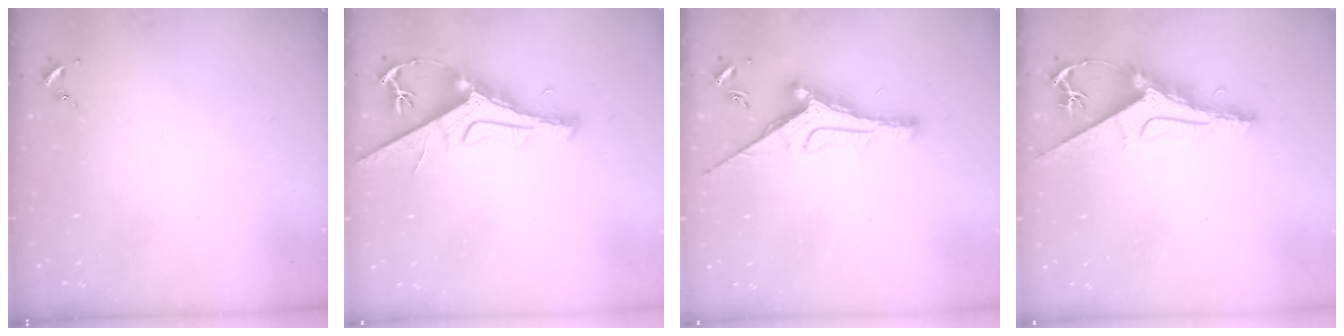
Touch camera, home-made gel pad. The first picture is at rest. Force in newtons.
{"total": 10.5, "press": 10.4, "slide": 1.3}
{"total": 12.7, "press": 12.6, "slide": 1.2}
{"total": 11.4, "press": 11.3, "slide": 1.0}